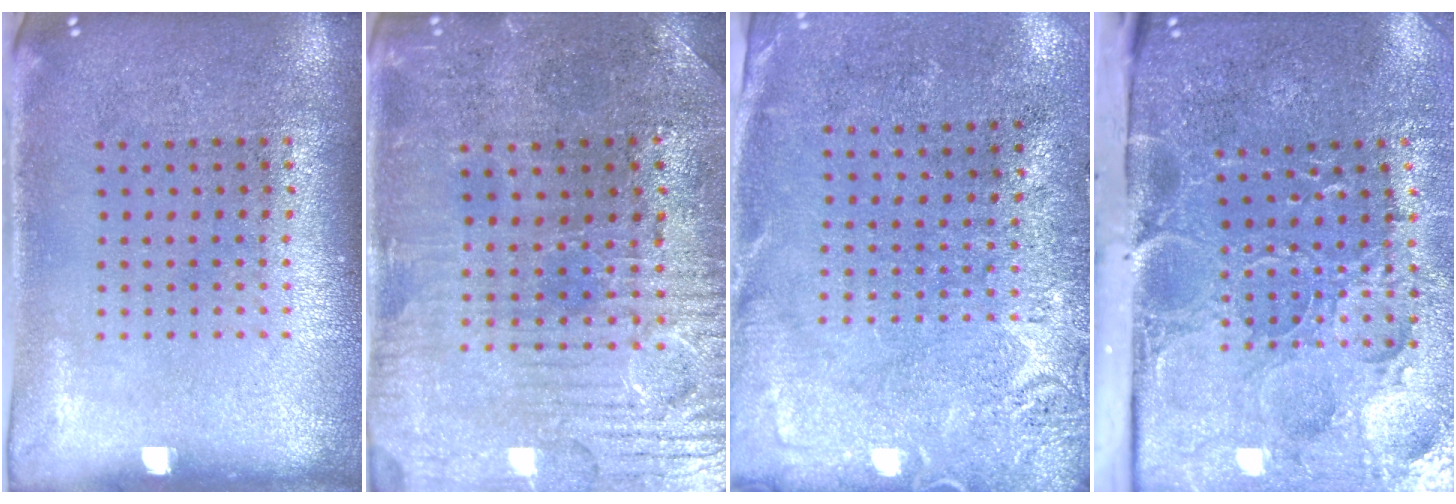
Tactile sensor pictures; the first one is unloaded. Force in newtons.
{"total": 2.2, "press": 2.2, "slide": 0.5}
{"total": 2.8, "press": 2.4, "slide": 1.4}
{"total": 5.4, "press": 4.1, "slide": 3.5}